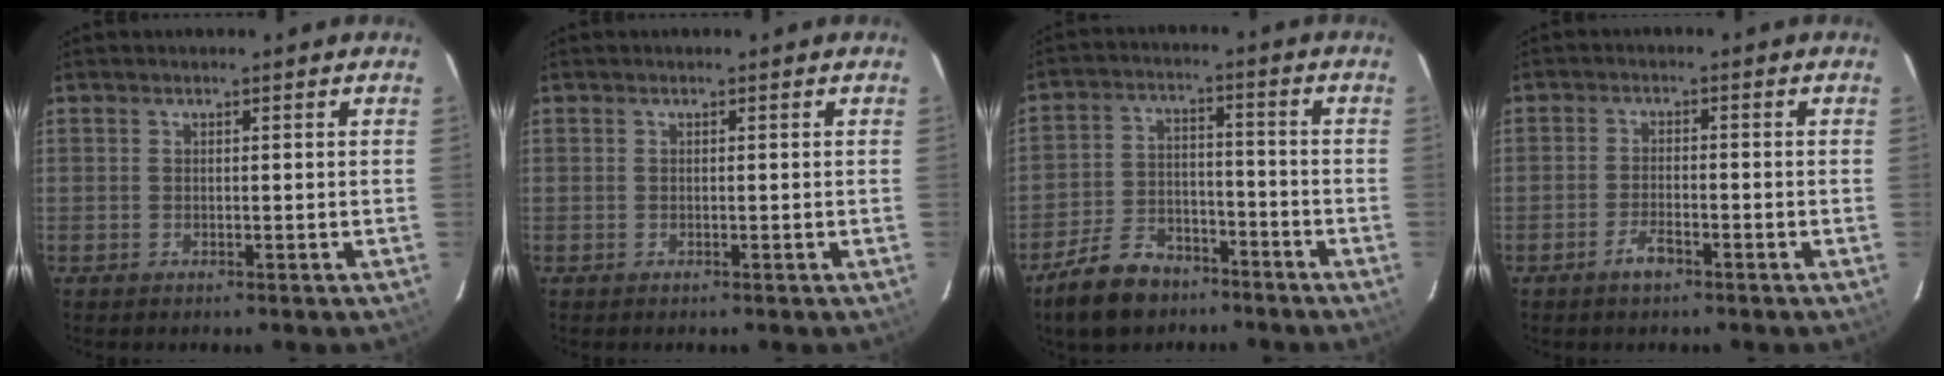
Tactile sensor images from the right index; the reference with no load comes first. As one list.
[{"total": 0.0}, {"total": 11.6, "force": [-8.4, 6.4, 4.8], "torque": [-0.120, 0.013, -0.133]}, {"total": 3.4, "force": [-2.2, 1.1, 2.3], "torque": [-0.053, 0.001, -0.042]}]